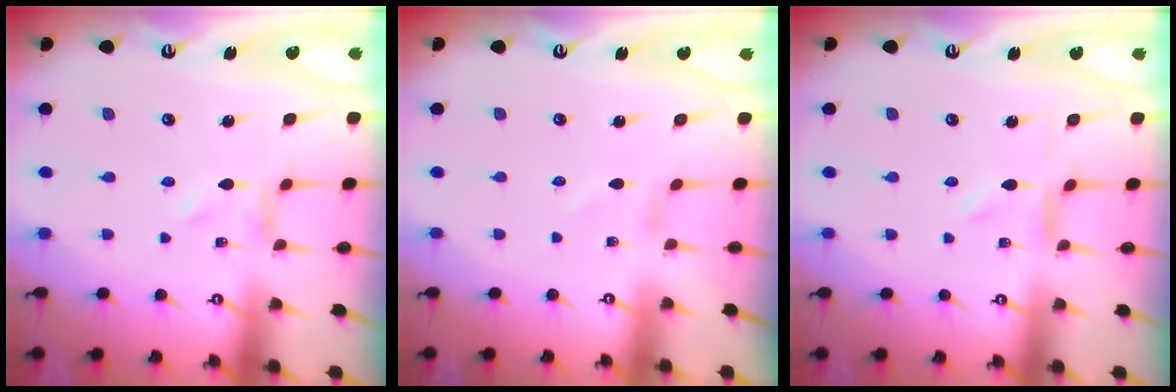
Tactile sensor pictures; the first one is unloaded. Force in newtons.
{"total": 0.0}
{"total": 0.0}